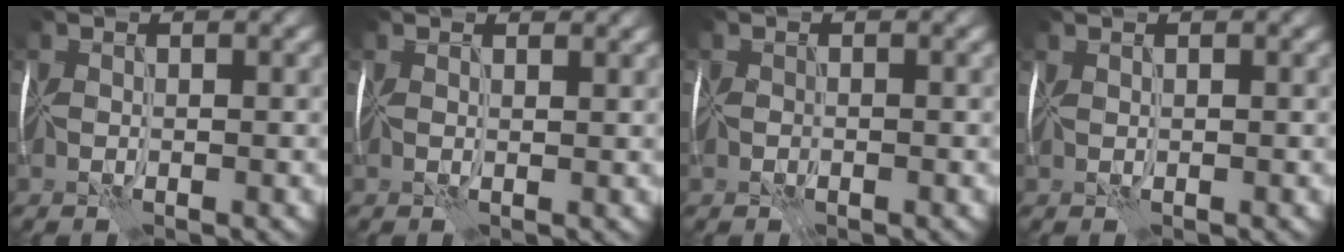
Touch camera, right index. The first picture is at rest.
{"total": 2.1, "force": [1.8, 0.8, 0.6], "torque": [-0.001, 0.017, 0.011]}
{"total": 1.6, "force": [-0.3, -0.3, -1.6], "torque": [0.014, 0.013, 0.002]}
{"total": 0.8, "force": [0.7, 0.3, 0.1], "torque": [0.003, 0.007, 0.010]}